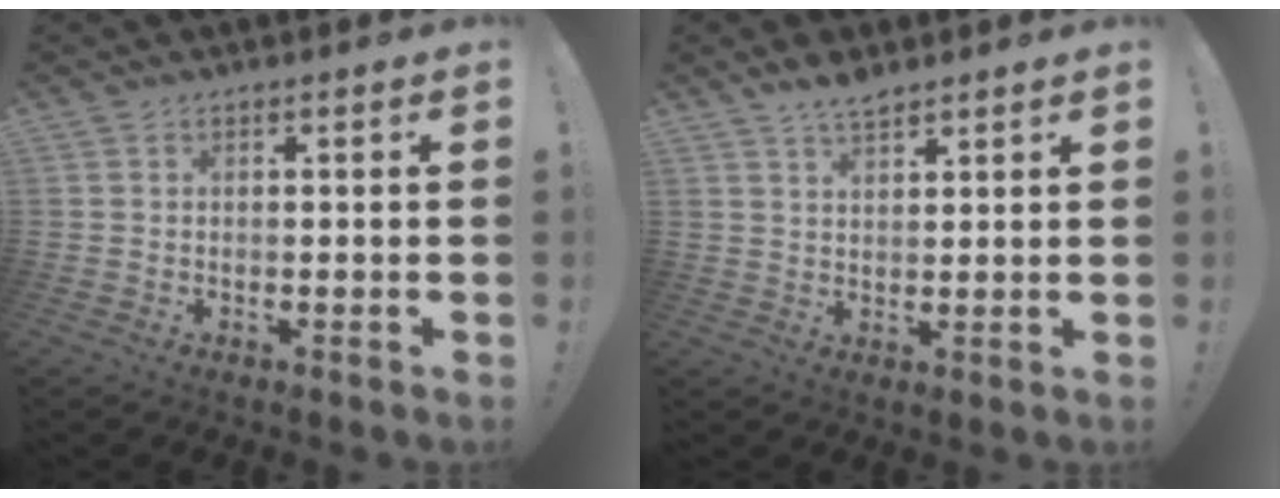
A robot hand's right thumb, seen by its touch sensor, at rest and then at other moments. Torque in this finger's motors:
{"motor_torque": [-0.01, 0.93, 0.22, 0.40, 0.00]}